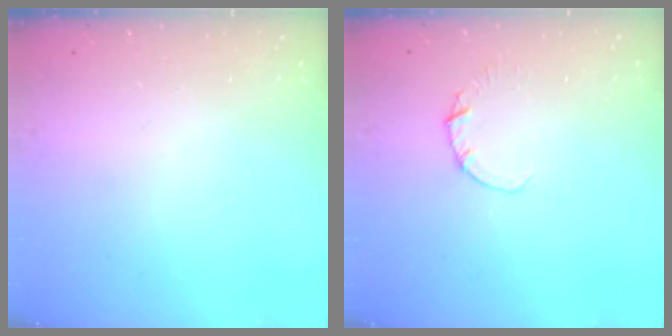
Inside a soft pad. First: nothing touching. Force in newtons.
{"total": 1.1, "press": 1.1, "slide": 0.1}